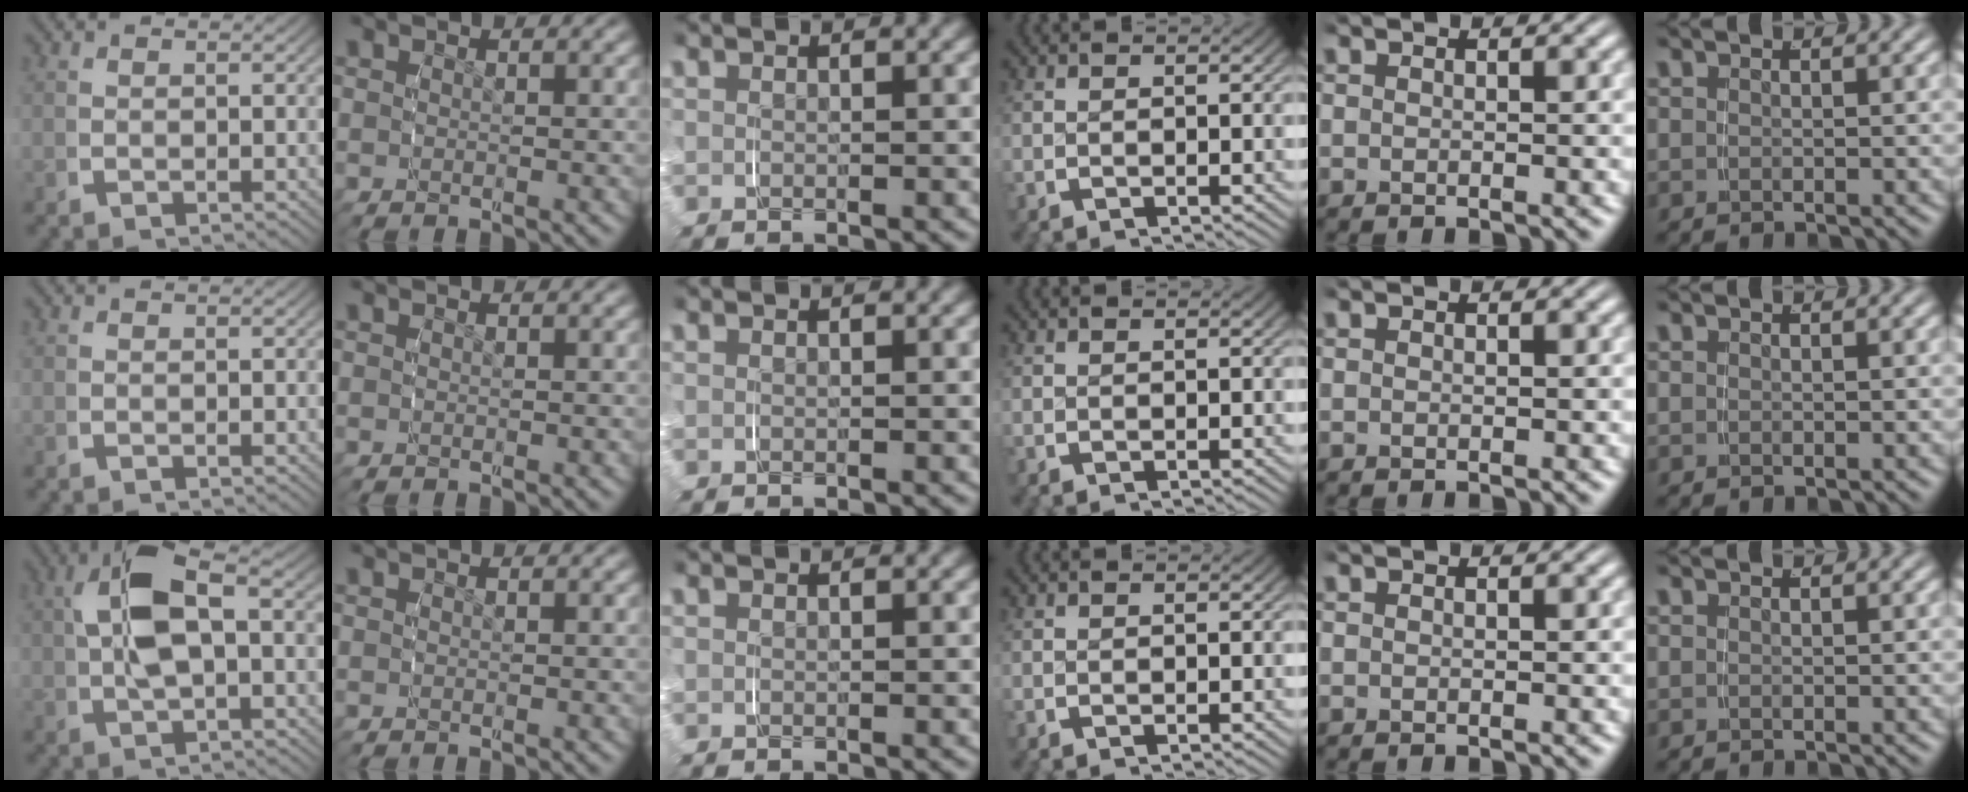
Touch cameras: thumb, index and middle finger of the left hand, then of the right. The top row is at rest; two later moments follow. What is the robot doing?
{"motion": "grasp_and_lifting", "object": "jar lid"}